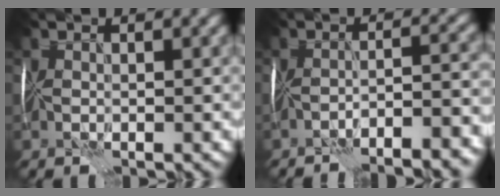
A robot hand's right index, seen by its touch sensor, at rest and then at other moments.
{"total": 6.1, "force": [-5.3, 0.1, 3.0], "torque": [-0.038, 0.009, -0.069]}